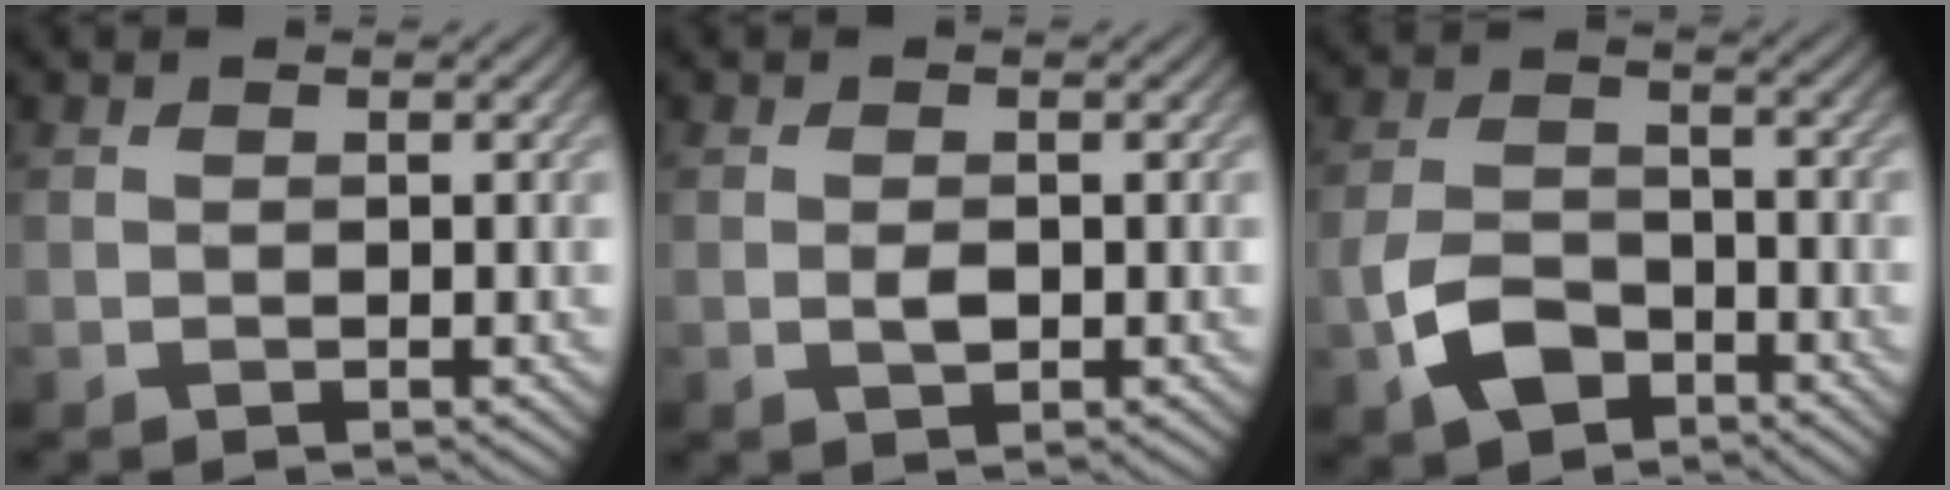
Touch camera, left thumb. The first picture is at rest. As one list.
[{"total": 1.3, "force": [-0.3, 0.8, 1.1], "torque": [-0.021, -0.004, -0.004]}, {"total": 6.1, "force": [-3.5, 3.6, 3.5], "torque": [-0.083, -0.005, -0.078]}]